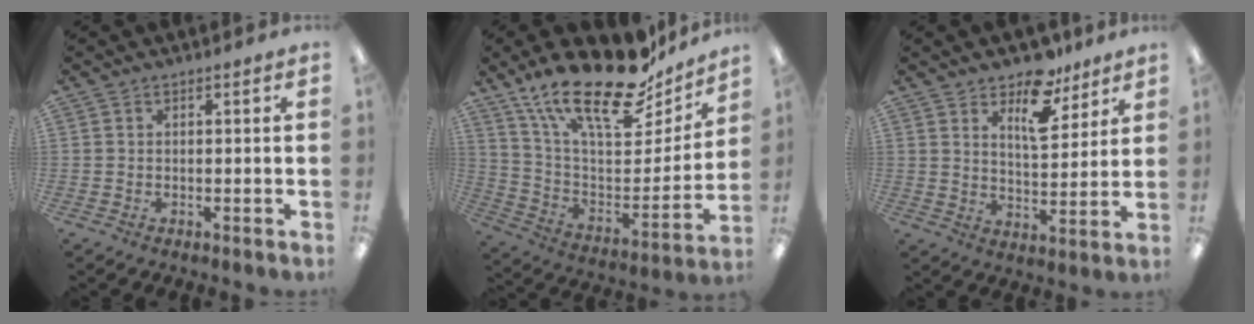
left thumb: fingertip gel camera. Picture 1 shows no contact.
{"total": 24.0, "force": [17.5, 8.7, 13.9], "torque": [-0.214, -0.118, 0.296]}
{"total": 11.3, "force": [8.0, 5.5, 5.9], "torque": [-0.067, -0.047, 0.136]}